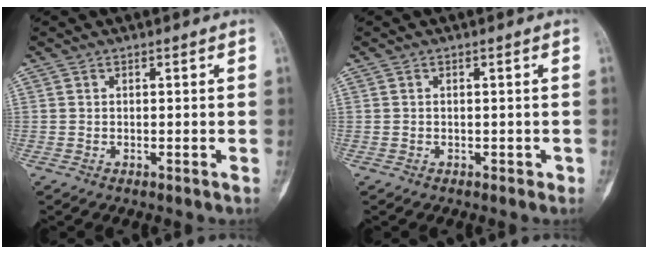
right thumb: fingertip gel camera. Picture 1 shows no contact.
{"total": 0.6, "force": [-0.3, 0.6, 0.1], "torque": [0.002, 0.004, -0.004]}